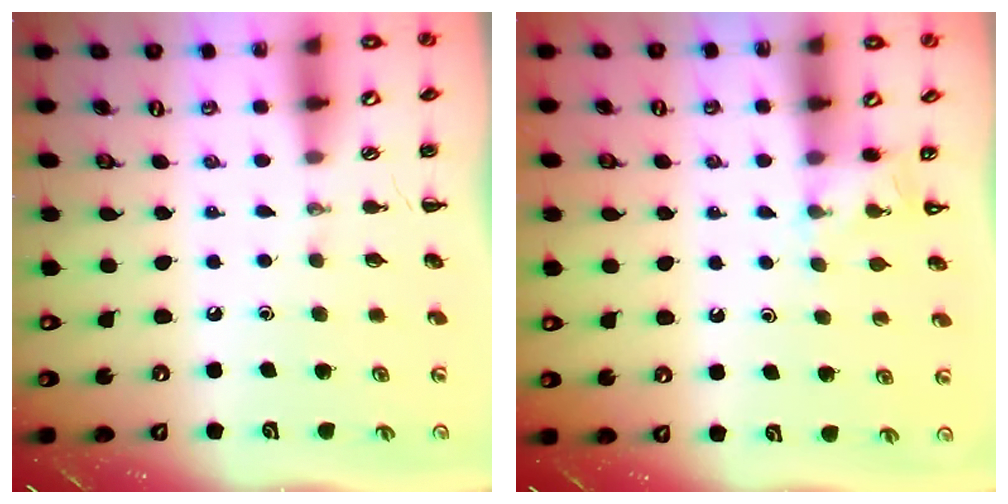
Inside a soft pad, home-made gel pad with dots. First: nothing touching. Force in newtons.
{"total": 4.1, "press": 3.9, "slide": 1.3}